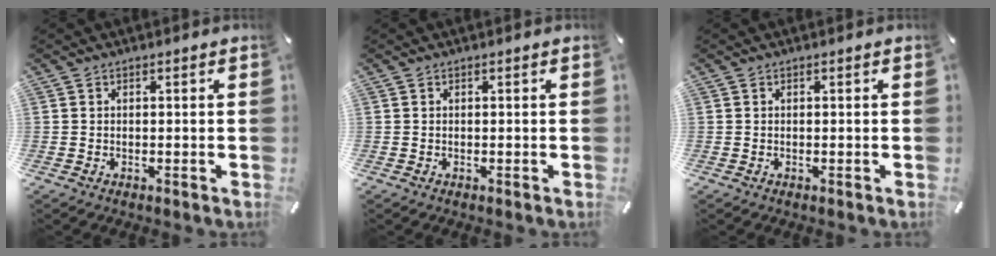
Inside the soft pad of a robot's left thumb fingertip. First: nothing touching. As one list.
[{"total": 0.0}, {"total": 0.0}]